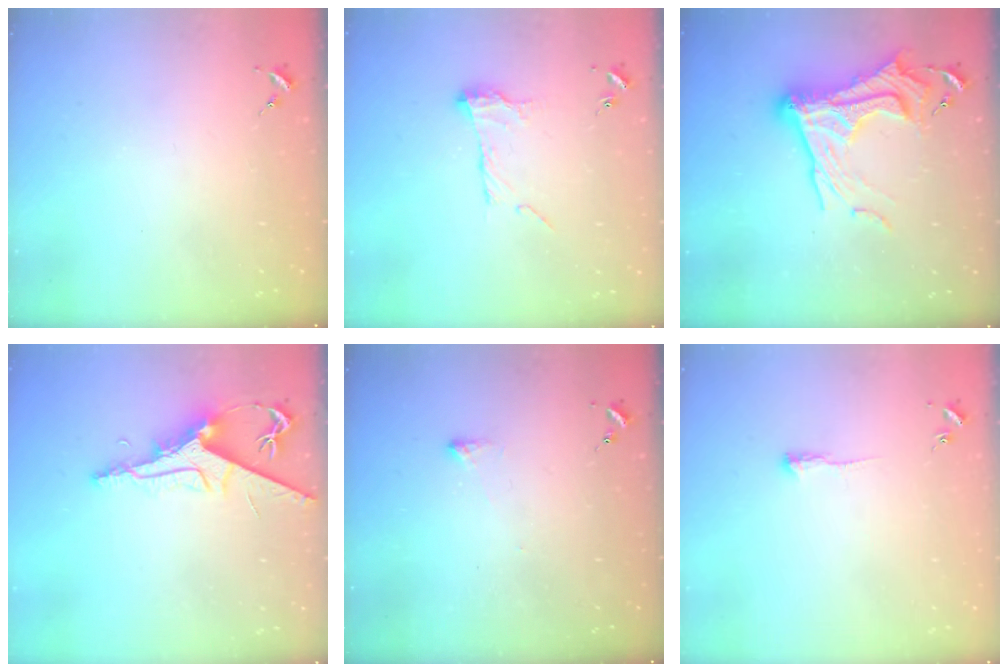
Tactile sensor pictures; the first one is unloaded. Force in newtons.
{"total": 10.3, "press": 10.3, "slide": 0.5}
{"total": 20.7, "press": 20.6, "slide": 2.1}
{"total": 9.2, "press": 9.1, "slide": 0.8}
{"total": 2.4, "press": 2.4, "slide": 0.5}
{"total": 3.5, "press": 3.5, "slide": 0.6}